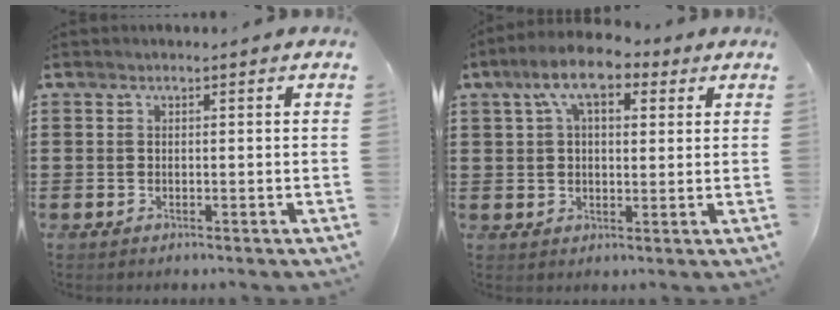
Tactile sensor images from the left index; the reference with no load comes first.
{"total": 8.3, "force": [4.8, 3.6, 5.7], "torque": [-0.118, 0.008, 0.084]}